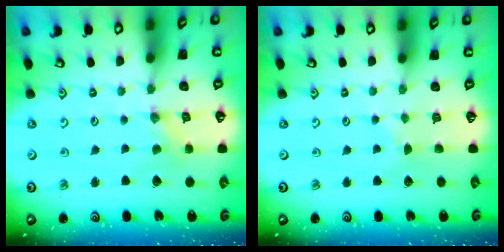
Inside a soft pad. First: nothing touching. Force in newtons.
{"total": 2.2, "press": 2.2, "slide": 0.3}